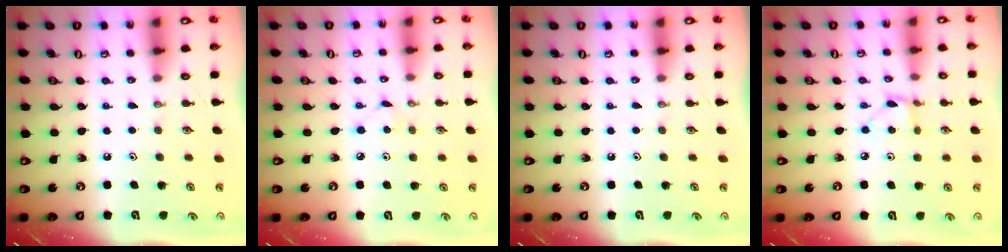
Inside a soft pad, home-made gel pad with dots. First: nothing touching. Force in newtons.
{"total": 2.9, "press": 2.8, "slide": 0.3}
{"total": 0.0}
{"total": 3.9, "press": 3.8, "slide": 0.4}